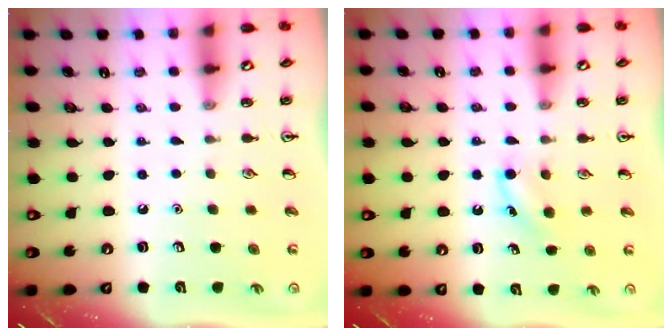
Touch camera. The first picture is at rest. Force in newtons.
{"total": 4.5, "press": 4.3, "slide": 1.6}